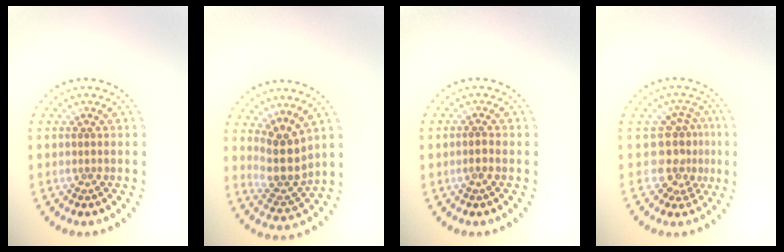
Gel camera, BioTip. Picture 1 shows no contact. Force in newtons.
{"total": 3.7, "press": 2.9, "slide": 2.3}
{"total": 0.6, "press": 0.5, "slide": 0.3}
{"total": 3.3, "press": 2.5, "slide": 2.1}